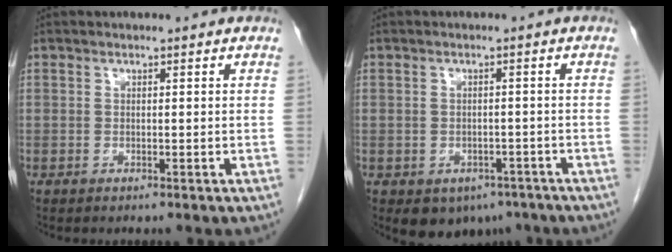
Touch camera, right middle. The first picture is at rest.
{"total": 5.5, "force": [-3.6, 3.8, 1.8], "torque": [-0.015, 0.004, -0.040]}